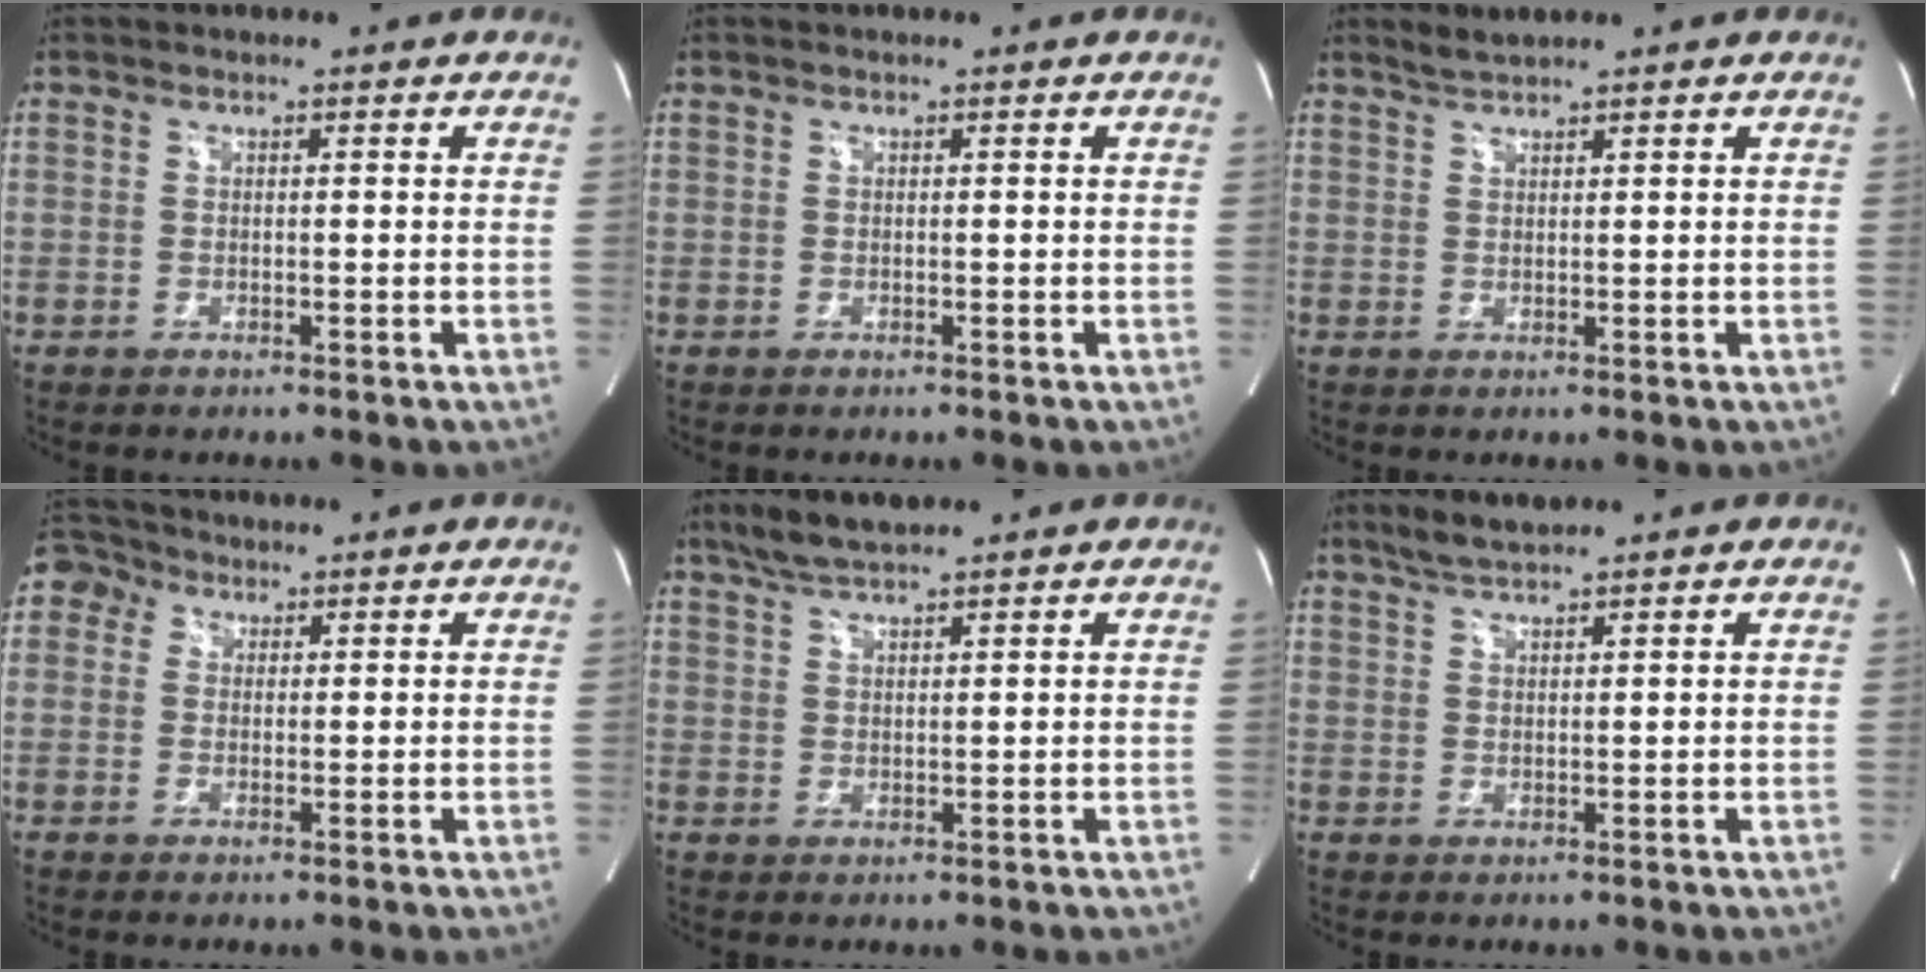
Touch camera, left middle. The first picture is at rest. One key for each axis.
{"total": 0.0}
{"total": 1.7, "fx": 1.6, "fy": -0.3, "fz": 0.3, "tx": -0.011, "ty": 0.005, "tz": 0.036}
{"total": 3.9, "fx": 1.6, "fy": 3.4, "fz": 1.0, "tx": -0.024, "ty": 0.018, "tz": 0.027}
{"total": 5.1, "fx": 4.2, "fy": 0.7, "fz": 2.8, "tx": -0.066, "ty": 0.015, "tz": 0.080}
{"total": 3.5, "fx": 3.1, "fy": 0.3, "fz": 1.7, "tx": -0.043, "ty": 0.010, "tz": 0.060}